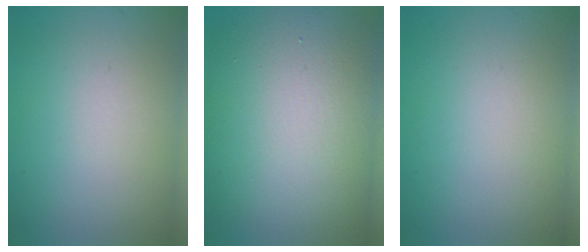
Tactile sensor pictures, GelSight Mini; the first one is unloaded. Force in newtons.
{"total": 15.0, "press": 15.0, "slide": 0.5}
{"total": 0.0}